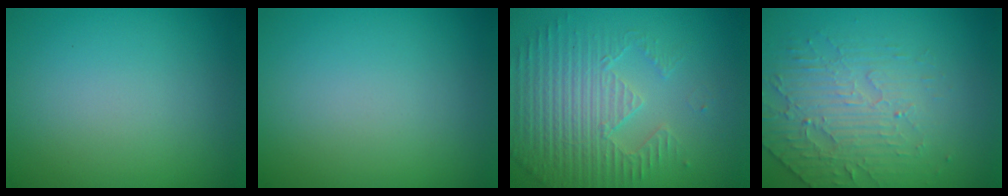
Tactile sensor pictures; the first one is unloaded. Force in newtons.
{"total": 0.0}
{"total": 4.2, "press": 4.1, "slide": 0.9}
{"total": 4.5, "press": 3.3, "slide": 3.0}